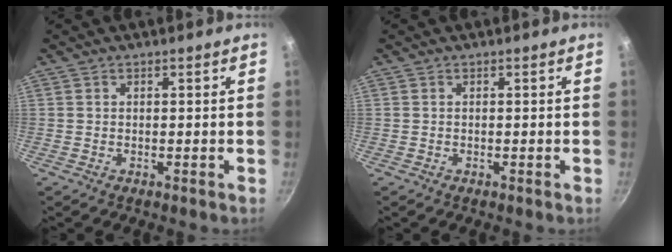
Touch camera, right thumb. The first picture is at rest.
{"total": 0.0}